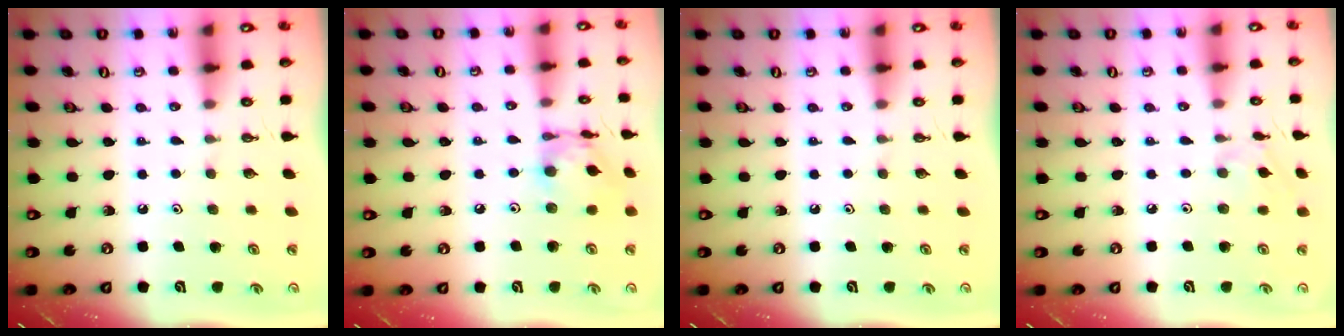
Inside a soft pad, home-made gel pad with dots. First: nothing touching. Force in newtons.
{"total": 12.1, "press": 12.1, "slide": 0.9}
{"total": 0.0}
{"total": 4.5, "press": 4.4, "slide": 0.6}